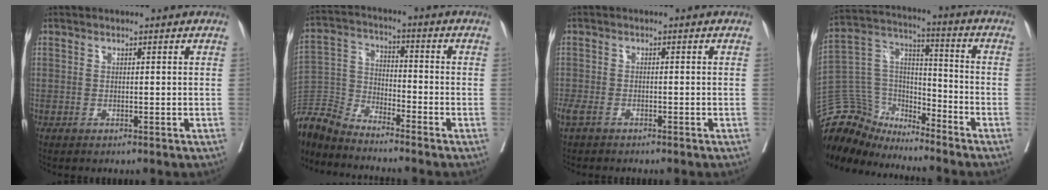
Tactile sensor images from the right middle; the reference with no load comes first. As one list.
[{"total": 8.8, "force": [-8.8, 0.4, 0.4], "torque": [-0.017, 0.010, -0.183]}, {"total": 3.0, "force": [-2.4, 1.2, 1.4], "torque": [-0.035, -0.005, -0.043]}, {"total": 14.2, "force": [-13.4, 4.3, 1.1], "torque": [-0.034, 0.059, -0.251]}]